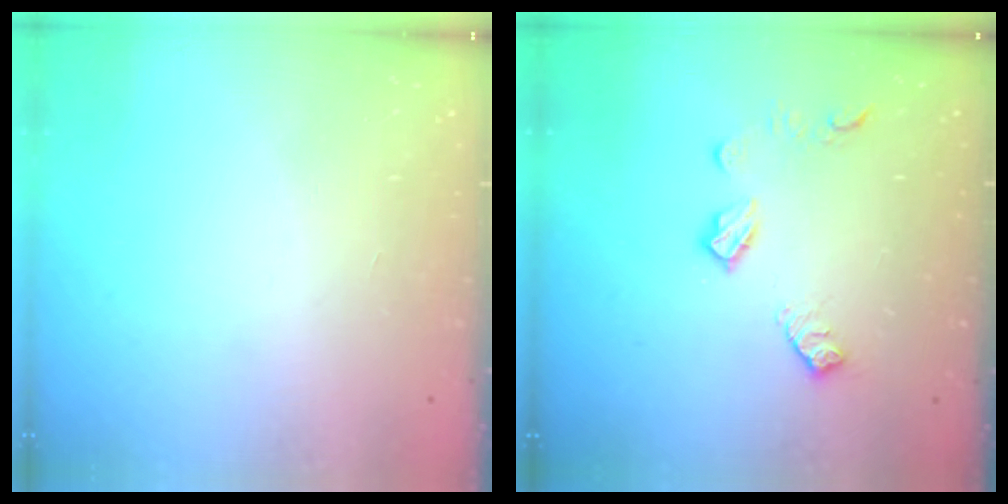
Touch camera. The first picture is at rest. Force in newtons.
{"total": 8.8, "press": 8.8, "slide": 0.3}